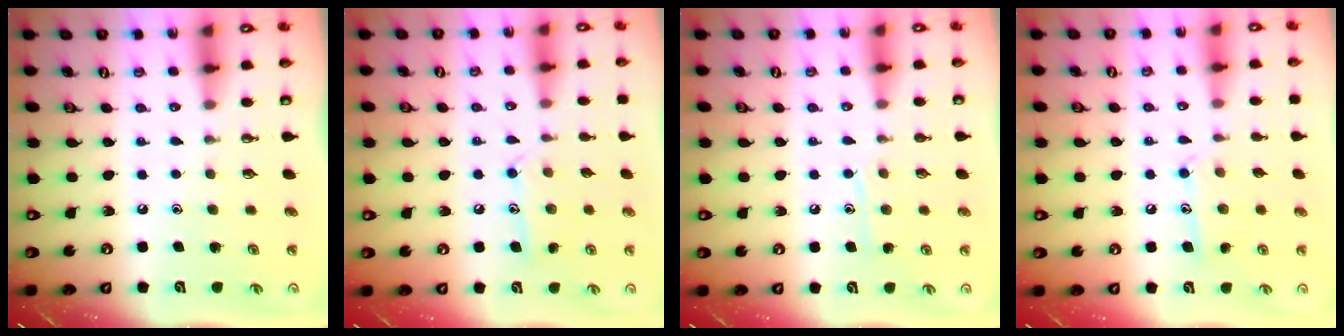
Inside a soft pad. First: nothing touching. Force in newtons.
{"total": 9.9, "press": 9.9, "slide": 0.7}
{"total": 7.3, "press": 7.2, "slide": 0.8}
{"total": 9.9, "press": 9.9, "slide": 0.7}